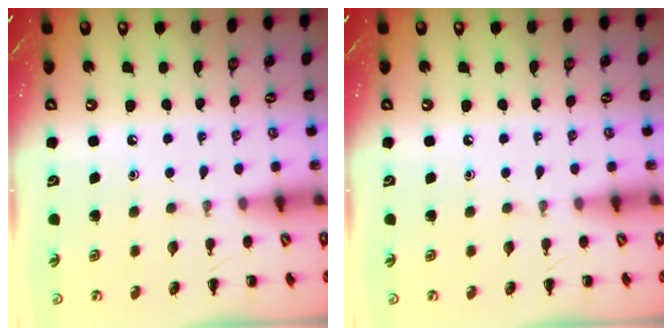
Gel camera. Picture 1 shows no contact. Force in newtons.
{"total": 0.0}